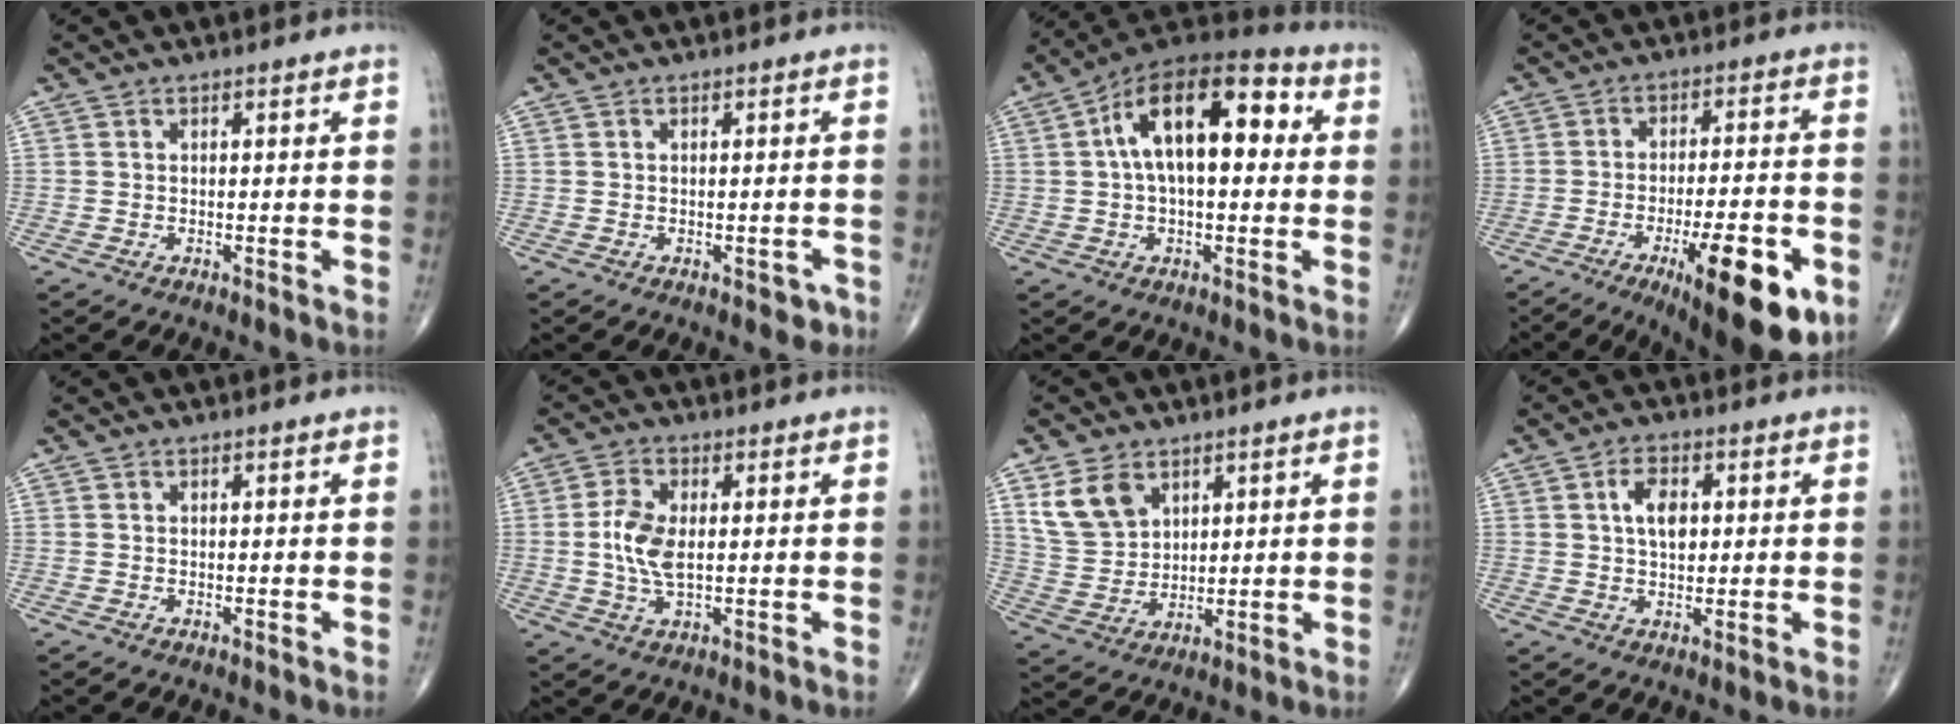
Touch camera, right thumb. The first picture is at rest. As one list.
[{"total": 2.1, "force": [-1.0, 1.2, 1.4], "torque": [-0.002, 0.007, -0.007]}, {"total": 17.7, "force": [3.2, 8.9, 14.9], "torque": [-0.221, 0.039, 0.040]}, {"total": 18.6, "force": [-7.8, 5.7, 15.9], "torque": [-0.189, 0.017, -0.102]}, {"total": 0.0}, {"total": 6.9, "force": [0.2, 3.4, 6.0], "torque": [-0.129, -0.002, 0.002]}, {"total": 8.8, "force": [4.7, 6.0, 4.4], "torque": [-0.073, -0.017, 0.105]}, {"total": 5.8, "force": [1.4, 3.4, 4.5], "torque": [-0.067, -0.002, 0.021]}]